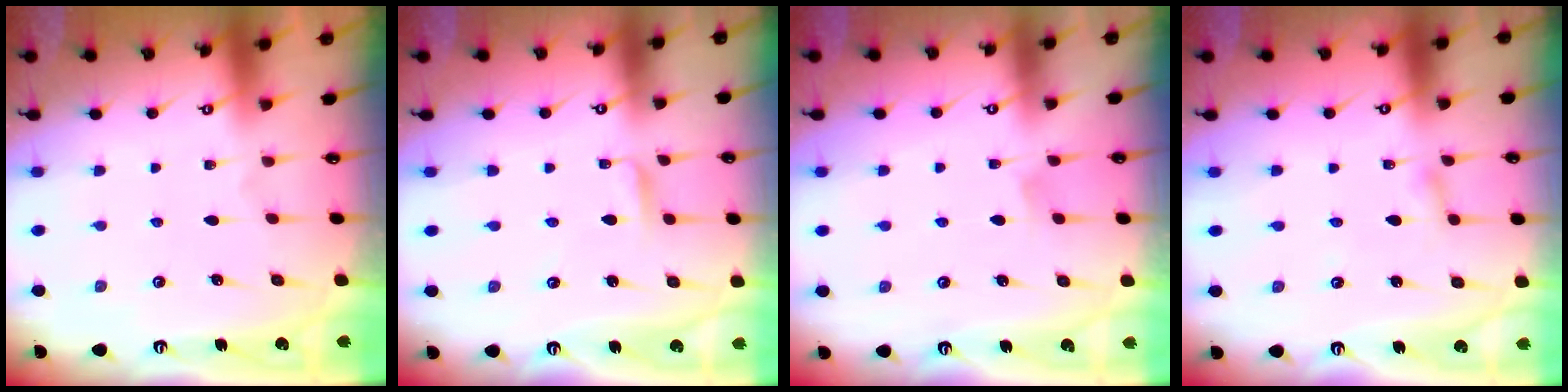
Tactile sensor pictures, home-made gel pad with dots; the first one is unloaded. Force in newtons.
{"total": 2.6, "press": 2.5, "slide": 0.3}
{"total": 3.7, "press": 3.7, "slide": 0.6}
{"total": 1.7, "press": 1.7, "slide": 0.2}